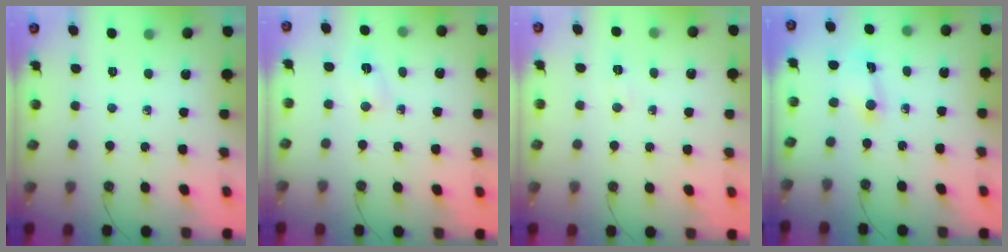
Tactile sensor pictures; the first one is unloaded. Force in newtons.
{"total": 2.3, "press": 2.2, "slide": 0.4}
{"total": 2.8, "press": 2.8, "slide": 0.5}
{"total": 2.0, "press": 2.0, "slide": 0.1}